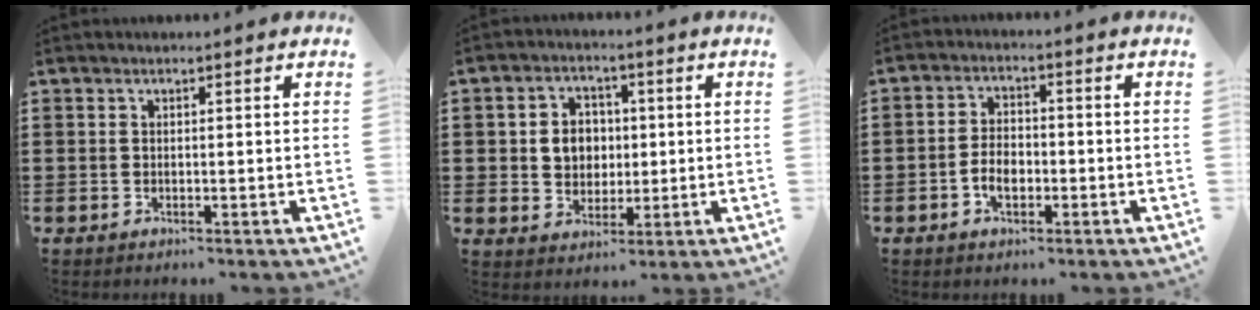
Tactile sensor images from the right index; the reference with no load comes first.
{"total": 5.7, "force": [0.4, 5.0, 2.7], "torque": [-0.061, 0.014, 0.003]}
{"total": 4.0, "force": [-1.5, 2.1, 3.1], "torque": [-0.072, -0.003, -0.031]}